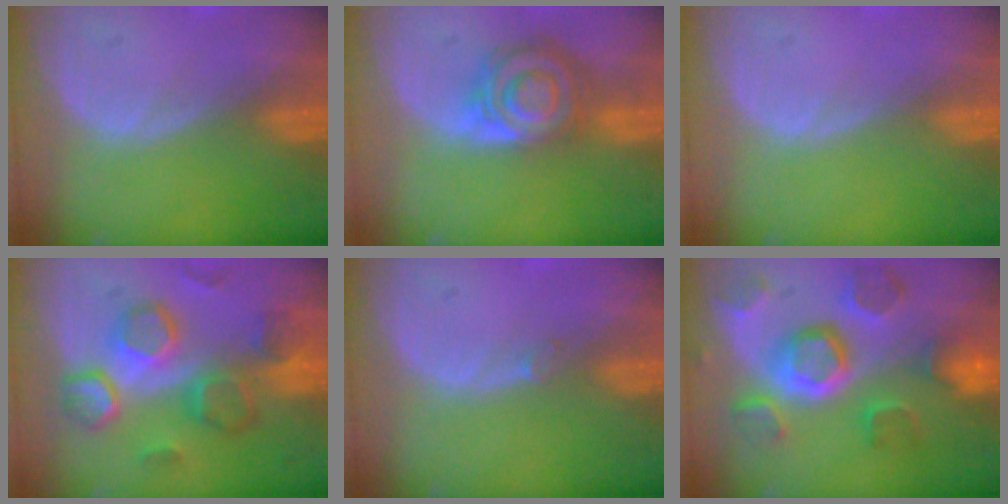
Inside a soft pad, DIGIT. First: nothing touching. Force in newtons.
{"total": 8.2, "press": 7.1, "slide": 4.1}
{"total": 0.0}
{"total": 9.4, "press": 9.1, "slide": 2.5}
{"total": 0.5, "press": 0.5, "slide": 0.1}
{"total": 11.1, "press": 9.9, "slide": 5.0}